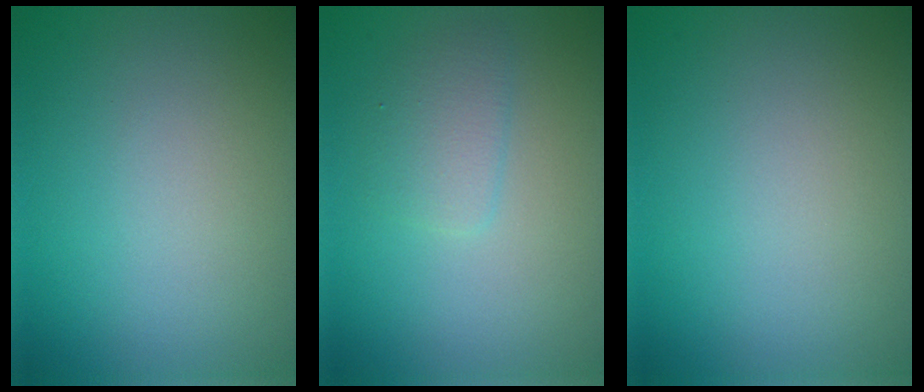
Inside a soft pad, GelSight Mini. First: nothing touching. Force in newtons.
{"total": 1.9, "press": 1.9, "slide": 0.2}
{"total": 0.0}